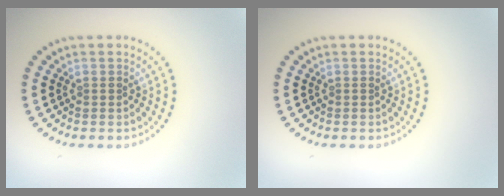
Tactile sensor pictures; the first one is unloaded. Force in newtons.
{"total": 0.0}